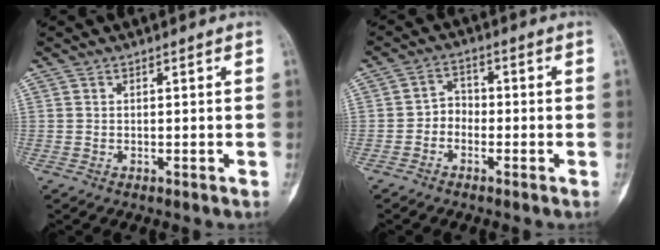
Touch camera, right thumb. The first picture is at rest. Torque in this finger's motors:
{"motor_torque": [-0.27, 0.40, 0.16, -0.30, 0.00]}